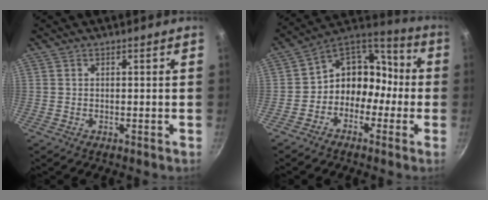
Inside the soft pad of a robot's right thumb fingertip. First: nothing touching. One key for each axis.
{"total": 11.8, "fx": -3.1, "fy": 9.9, "fz": 5.6, "tx": -0.032, "ty": 0.068, "tz": -0.072}